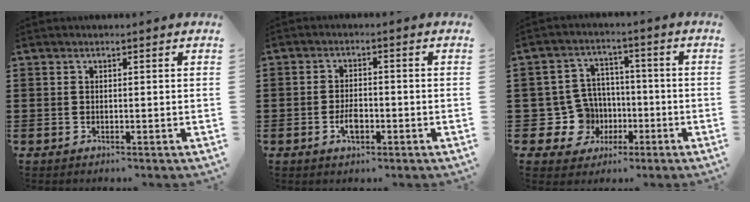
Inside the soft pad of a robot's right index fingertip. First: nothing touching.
{"total": 3.4, "force": [-1.2, 1.6, 2.7], "torque": [-0.058, 0.000, -0.024]}
{"total": 8.5, "force": [-1.6, 7.8, 3.0], "torque": [-0.113, 0.008, -0.021]}